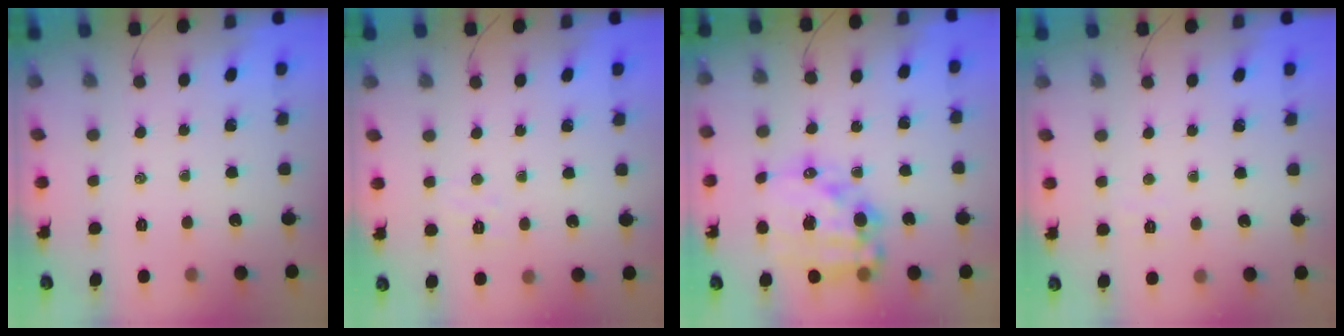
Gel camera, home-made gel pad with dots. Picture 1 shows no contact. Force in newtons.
{"total": 3.9, "press": 3.8, "slide": 0.8}
{"total": 17.2, "press": 16.9, "slide": 3.6}
{"total": 2.8, "press": 2.7, "slide": 0.8}